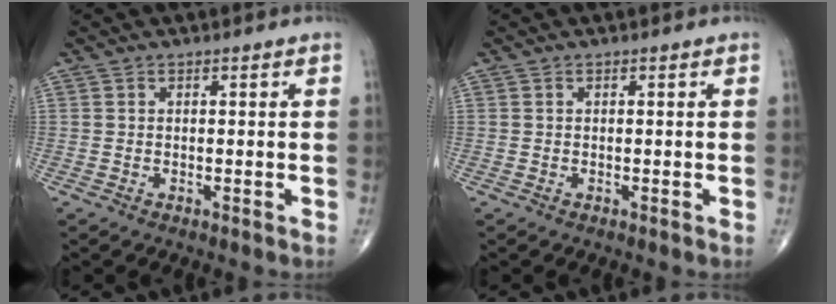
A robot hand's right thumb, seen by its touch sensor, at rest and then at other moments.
{"total": 0.0}